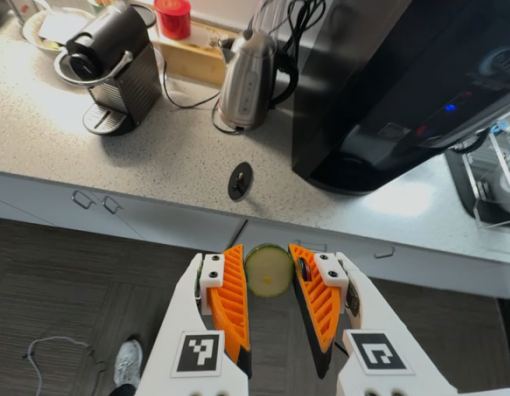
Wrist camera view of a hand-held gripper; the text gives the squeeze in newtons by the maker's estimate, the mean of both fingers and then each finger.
{"total": 7.3, "left": 7.3, "right": 7.3}